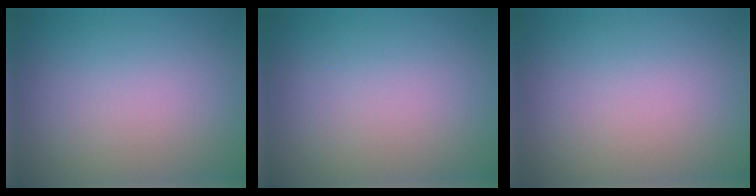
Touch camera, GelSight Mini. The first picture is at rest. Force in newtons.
{"total": 0.0}
{"total": 0.0}